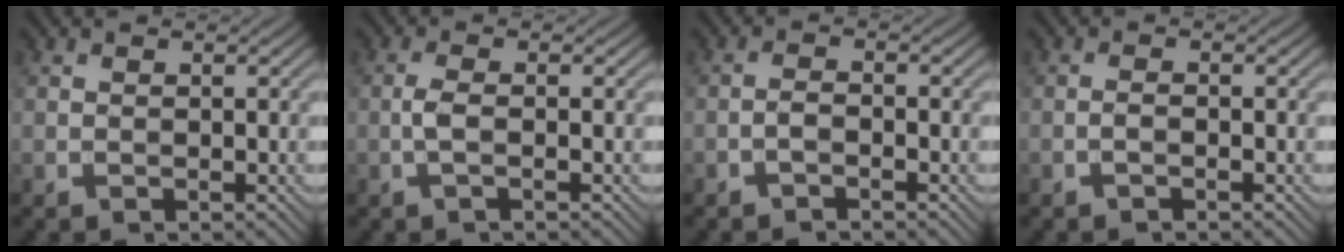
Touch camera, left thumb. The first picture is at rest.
{"total": 2.1, "force": [-0.6, 0.4, 2.0], "torque": [-0.044, 0.005, -0.017]}
{"total": 1.5, "force": [-1.1, 0.4, 0.9], "torque": [-0.019, 0.004, -0.026]}
{"total": 1.0, "force": [-0.6, 0.1, 0.7], "torque": [-0.013, 0.004, -0.014]}